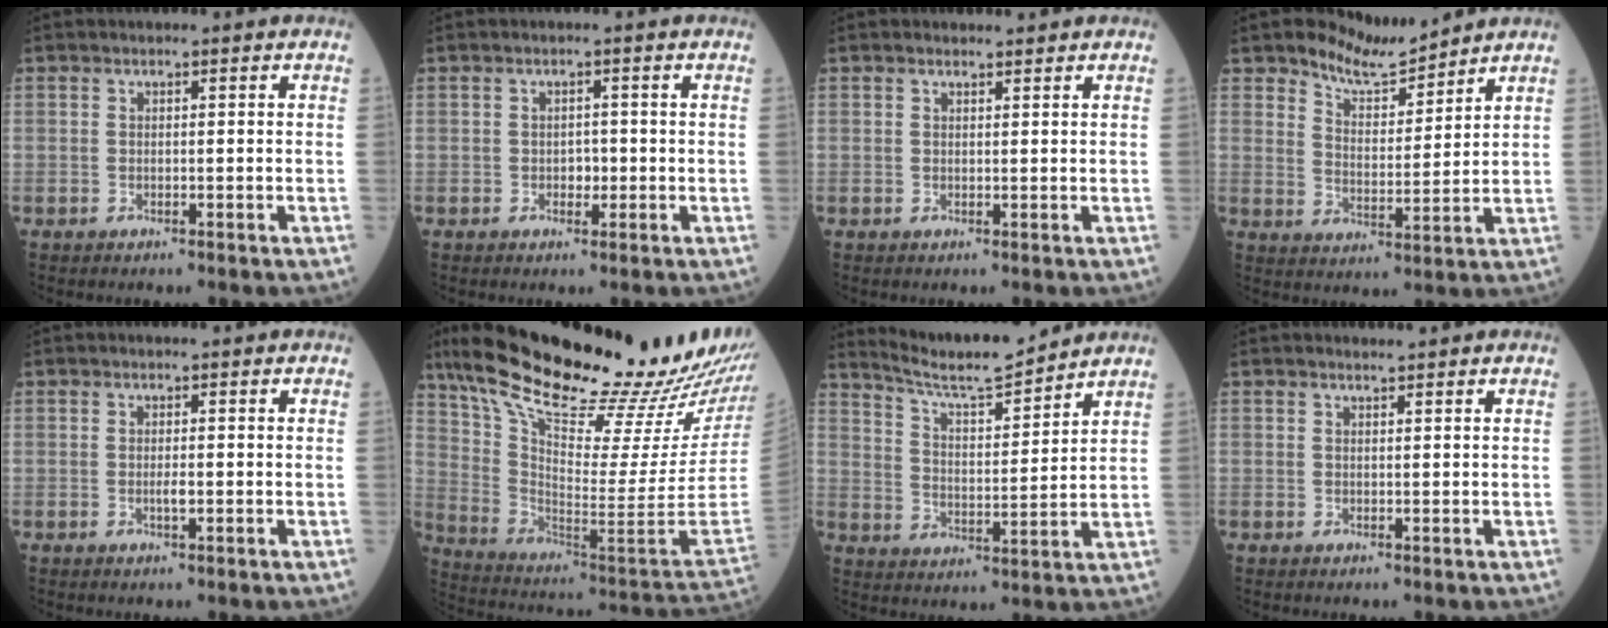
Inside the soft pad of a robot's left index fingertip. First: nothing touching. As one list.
[{"total": 1.5, "force": [-0.4, 1.0, 1.0], "torque": [-0.011, 0.002, -0.005]}, {"total": 1.0, "force": [1.0, 0.1, 0.0], "torque": [-0.006, 0.001, 0.017]}, {"total": 5.9, "force": [5.7, 1.2, 0.7], "torque": [-0.016, -0.006, 0.111]}, {"total": 1.0, "force": [-0.2, 0.1, 1.0], "torque": [-0.015, -0.002, -0.002]}, {"total": 34.8, "force": [28.5, 3.2, 19.8], "torque": [-0.319, -0.075, 0.408]}, {"total": 10.9, "force": [10.5, -0.2, 3.0], "torque": [-0.065, 0.001, 0.179]}, {"total": 0.7, "force": [0.7, 0.1, 0.0], "torque": [-0.004, 0.000, 0.012]}]